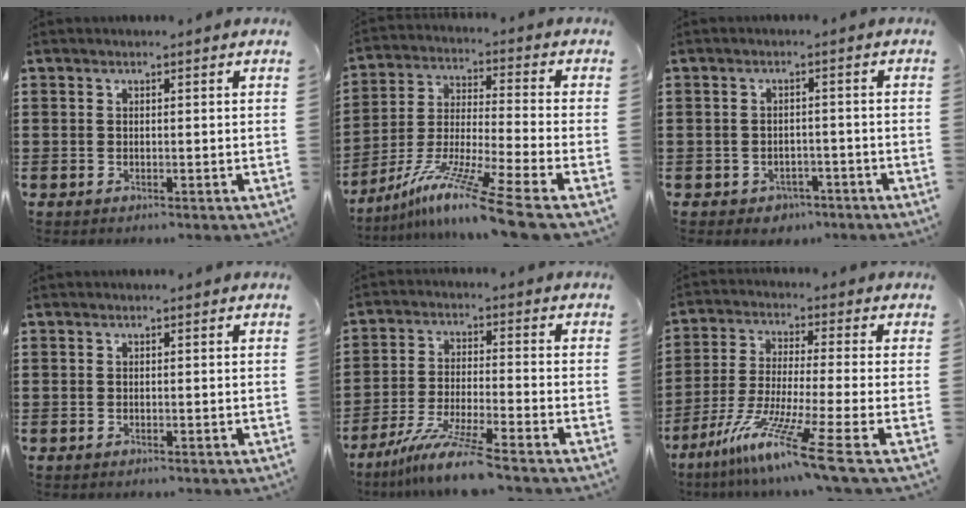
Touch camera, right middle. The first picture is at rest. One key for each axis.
{"total": 11.6, "fx": -9.1, "fy": -0.8, "fz": 7.2, "tx": -0.140, "ty": -0.006, "tz": -0.178}
{"total": 2.0, "fx": -1.7, "fy": 0.9, "fz": 0.0, "tx": -0.009, "ty": -0.001, "tz": -0.039}
{"total": 0.0}
{"total": 8.9, "fx": -7.3, "fy": -0.3, "fz": 5.1, "tx": -0.102, "ty": -0.014, "tz": -0.139}
{"total": 11.5, "fx": -7.6, "fy": -1.2, "fz": 8.5, "tx": -0.178, "ty": -0.014, "tz": -0.154}